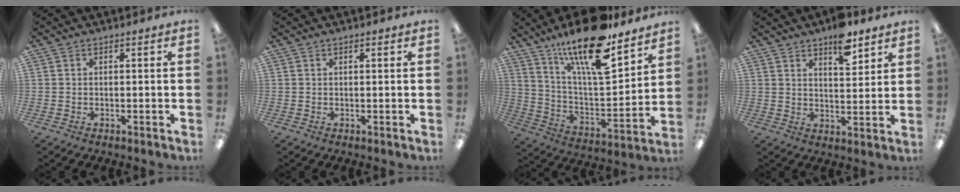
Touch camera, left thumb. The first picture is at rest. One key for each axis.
{"total": 0.6, "fx": 0.3, "fy": 0.1, "fz": 0.5, "tx": -0.010, "ty": 0.001, "tz": 0.006}
{"total": 20.8, "fx": 15.6, "fy": 5.7, "fz": 12.6, "tx": -0.223, "ty": -0.101, "tz": 0.262}
{"total": 8.6, "fx": 6.4, "fy": 3.3, "fz": 4.8, "tx": -0.054, "ty": -0.039, "tz": 0.105}